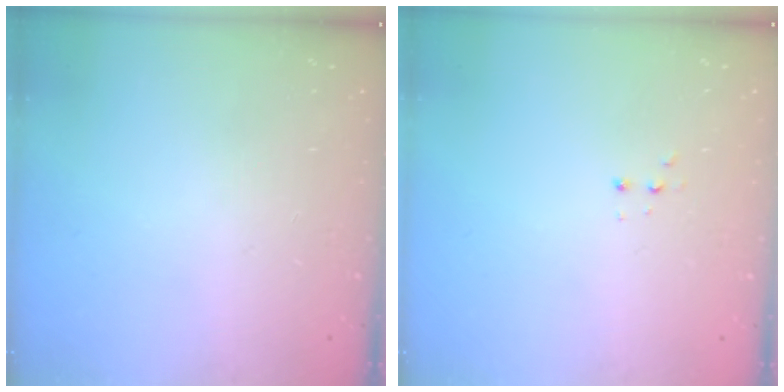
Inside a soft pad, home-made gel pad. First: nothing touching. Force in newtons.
{"total": 2.8, "press": 2.8, "slide": 0.5}